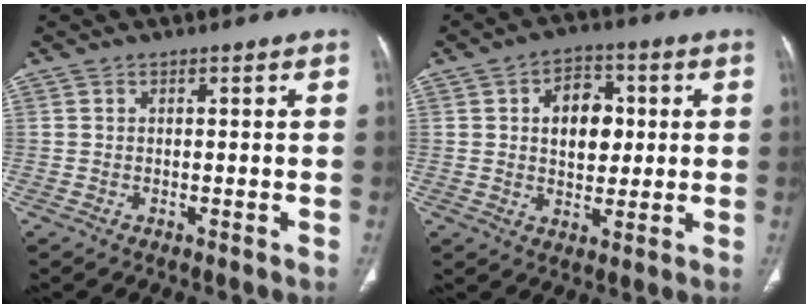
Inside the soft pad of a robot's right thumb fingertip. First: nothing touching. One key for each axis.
{"total": 9.6, "fx": 1.7, "fy": 6.6, "fz": 6.7, "tx": -0.062, "ty": 0.003, "tz": 0.024}